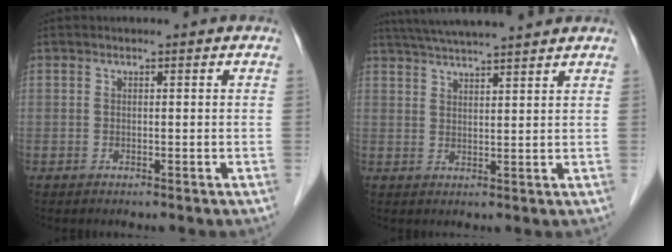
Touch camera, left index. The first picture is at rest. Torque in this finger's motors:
{"motor_torque": [0.17, -0.62, 0.32, 0.06]}